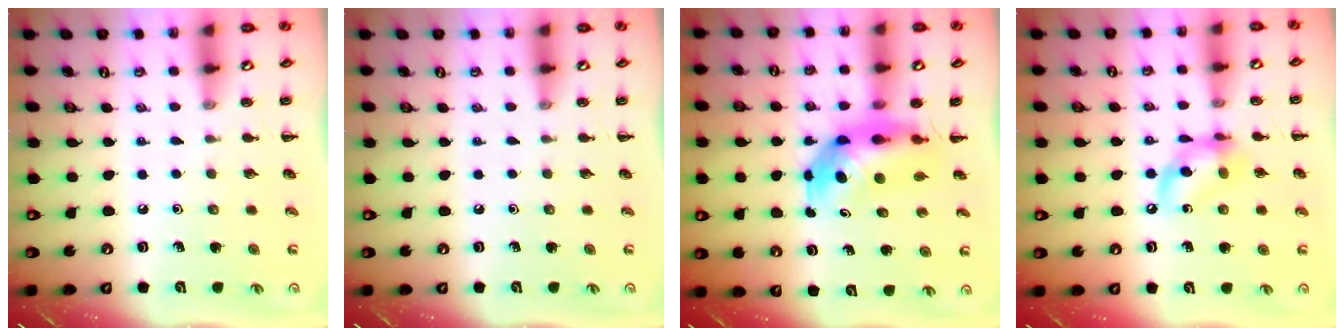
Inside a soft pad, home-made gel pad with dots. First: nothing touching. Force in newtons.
{"total": 0.0}
{"total": 7.0, "press": 6.7, "slide": 2.0}
{"total": 11.8, "press": 11.6, "slide": 2.4}